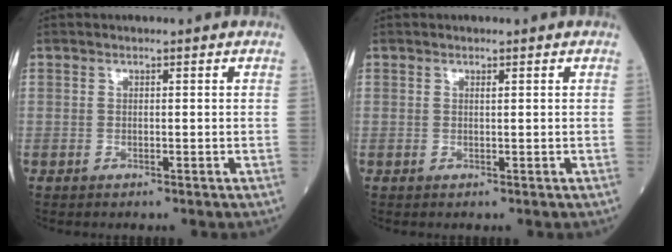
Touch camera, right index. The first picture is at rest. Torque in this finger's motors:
{"motor_torque": [0.00, 0.02, -0.04, 0.01]}